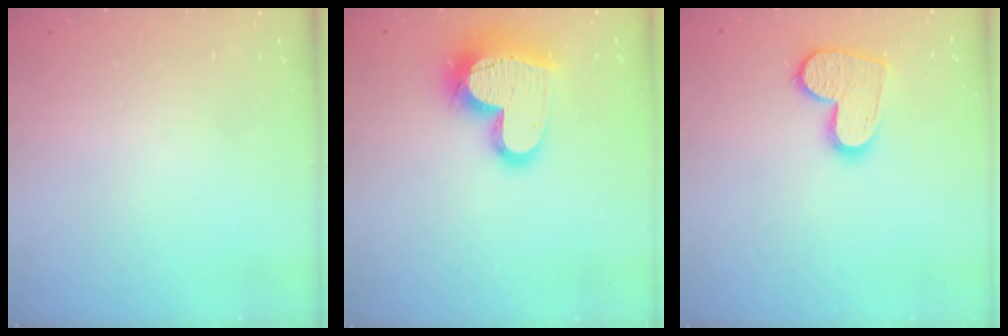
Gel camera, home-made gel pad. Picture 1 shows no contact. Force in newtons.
{"total": 20.1, "press": 20.0, "slide": 1.3}
{"total": 13.0, "press": 13.0, "slide": 1.1}